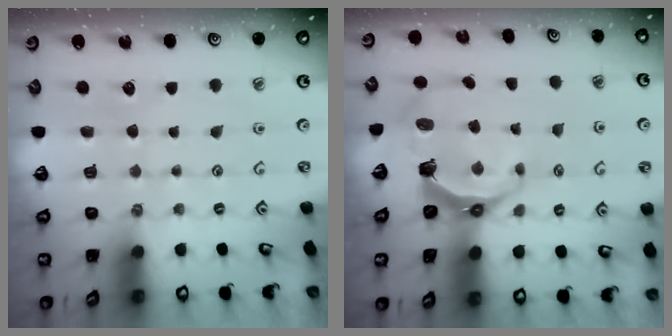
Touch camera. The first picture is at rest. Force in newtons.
{"total": 8.2, "press": 6.4, "slide": 5.2}